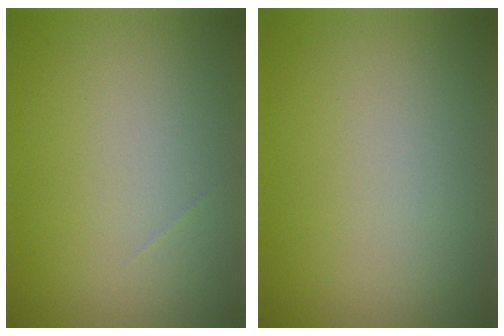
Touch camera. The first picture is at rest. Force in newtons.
{"total": 0.0}